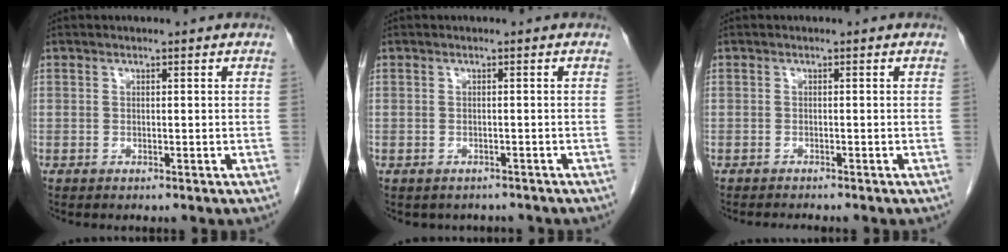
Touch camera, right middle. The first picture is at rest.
{"total": 3.1, "force": [-2.7, 1.6, 0.4], "torque": [-0.008, 0.005, -0.032]}
{"total": 1.9, "force": [-1.8, 0.0, 0.7], "torque": [-0.013, -0.005, -0.023]}